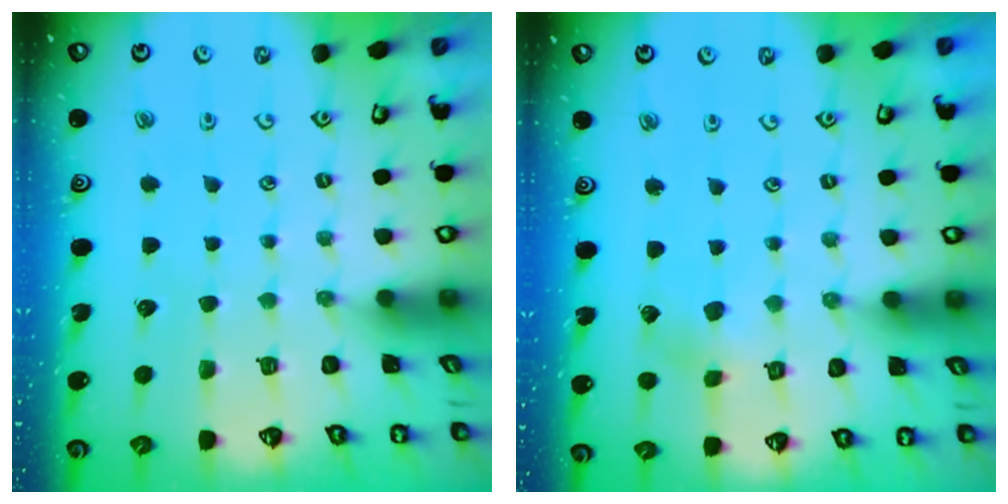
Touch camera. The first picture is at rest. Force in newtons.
{"total": 2.8, "press": 2.7, "slide": 0.8}